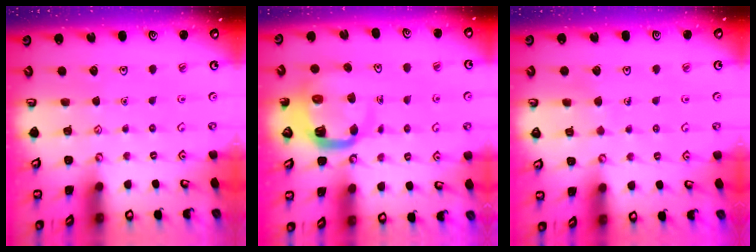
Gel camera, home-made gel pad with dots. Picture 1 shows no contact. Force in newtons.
{"total": 6.4, "press": 6.4, "slide": 0.9}
{"total": 2.3, "press": 2.3, "slide": 0.1}